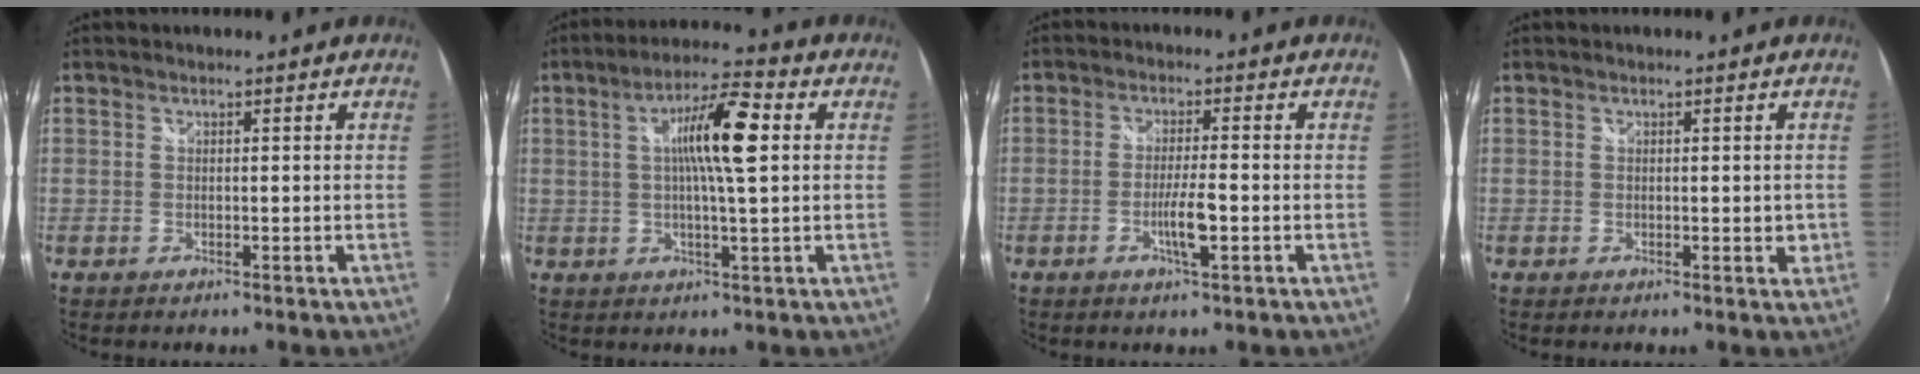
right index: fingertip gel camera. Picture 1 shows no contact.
{"total": 10.0, "force": [1.5, 1.2, 9.8], "torque": [-0.168, 0.013, 0.022]}
{"total": 4.6, "force": [-1.7, 0.2, 4.2], "torque": [-0.079, -0.004, -0.031]}
{"total": 1.4, "force": [-0.1, 0.9, 1.1], "torque": [-0.011, 0.003, 0.002]}